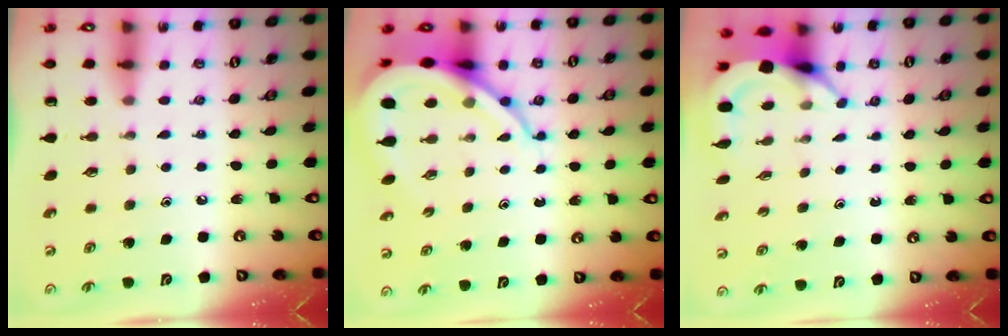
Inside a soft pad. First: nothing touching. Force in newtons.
{"total": 12.9, "press": 12.8, "slide": 1.5}
{"total": 4.6, "press": 4.6, "slide": 0.5}